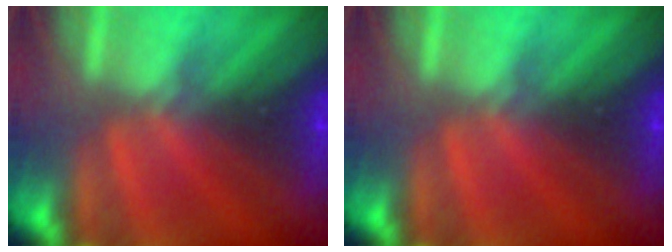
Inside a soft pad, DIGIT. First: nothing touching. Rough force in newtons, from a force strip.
{"total": 0.0}